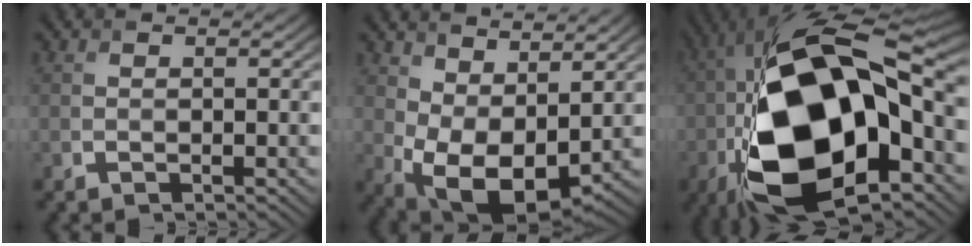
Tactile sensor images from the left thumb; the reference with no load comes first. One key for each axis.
{"total": 10.0, "fx": 1.9, "fy": 5.8, "fz": 7.9, "tx": -0.161, "ty": -0.019, "tz": 0.041}
{"total": 21.3, "fx": -5.1, "fy": 10.7, "fz": 17.8, "tx": -0.364, "ty": -0.016, "tz": -0.082}